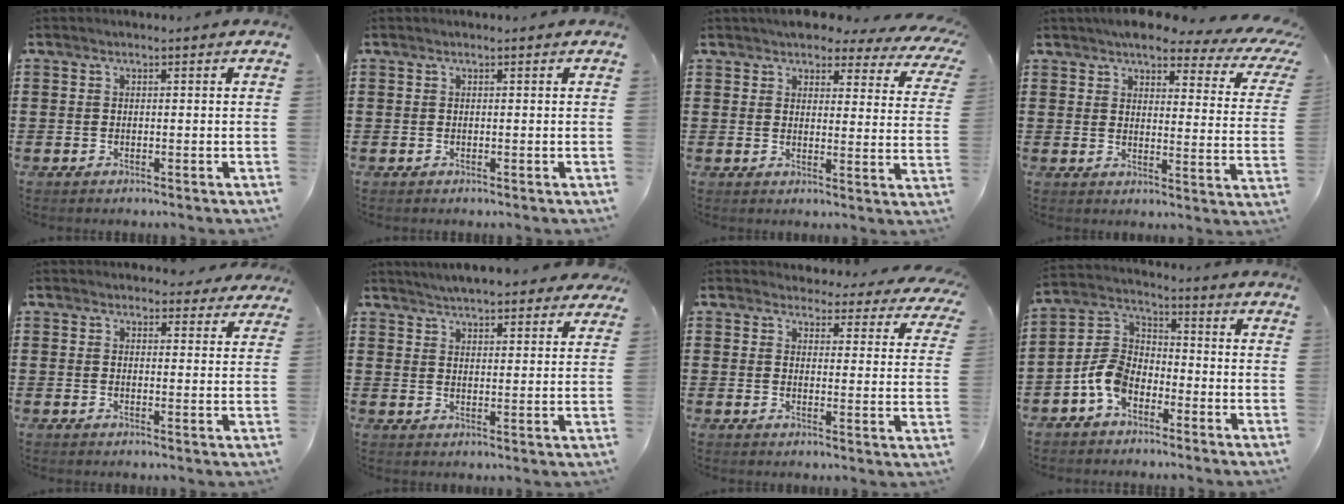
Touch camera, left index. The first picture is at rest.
{"total": 0.0}
{"total": 4.6, "force": [4.2, 1.3, 1.6], "torque": [-0.043, -0.020, 0.070]}
{"total": 6.0, "force": [4.9, 1.9, 3.0], "torque": [-0.066, -0.021, 0.080]}
{"total": 3.2, "force": [3.0, 0.9, 0.6], "torque": [-0.004, -0.011, 0.053]}
{"total": 4.5, "force": [4.5, 0.3, 0.5], "torque": [-0.027, -0.016, 0.081]}
{"total": 3.6, "force": [3.6, 0.6, 0.4], "torque": [-0.020, -0.023, 0.060]}
{"total": 6.9, "force": [-3.9, 4.2, 3.7], "torque": [-0.119, 0.004, -0.089]}